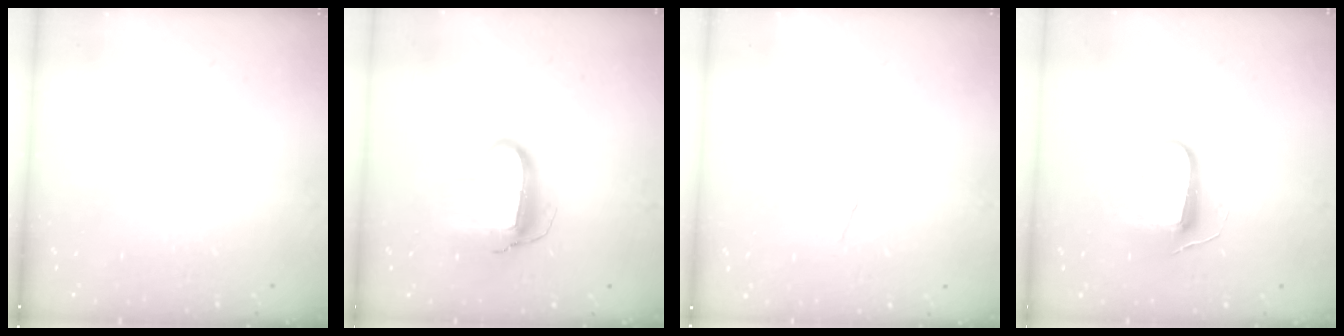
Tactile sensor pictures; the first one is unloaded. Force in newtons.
{"total": 11.1, "press": 11.1, "slide": 0.8}
{"total": 4.0, "press": 4.0, "slide": 0.4}
{"total": 8.7, "press": 8.7, "slide": 0.6}